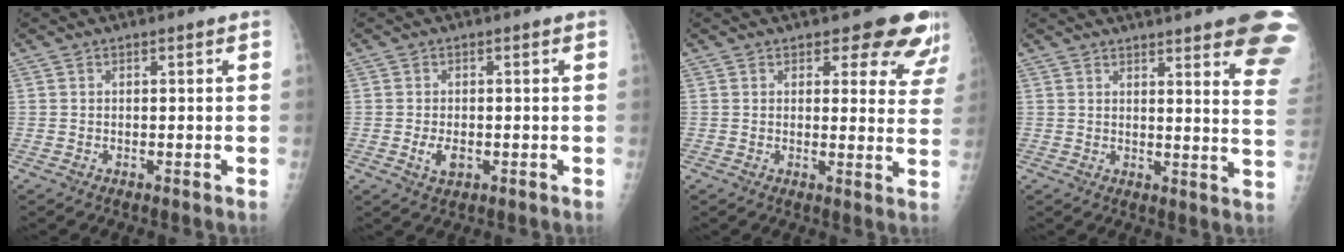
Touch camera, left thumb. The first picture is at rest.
{"total": 2.9, "force": [-0.6, 1.6, 2.3], "torque": [-0.044, -0.002, -0.007]}
{"total": 10.5, "force": [8.3, 4.1, 5.0], "torque": [-0.010, -0.046, 0.078]}
{"total": 19.6, "force": [13.9, 2.7, 13.5], "torque": [-0.134, -0.068, 0.151]}